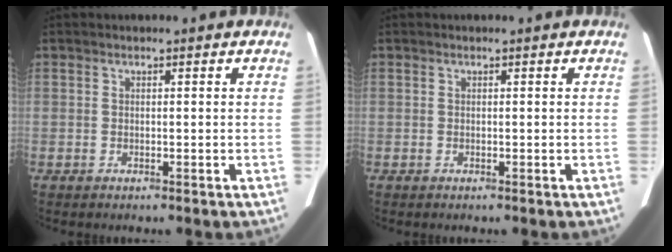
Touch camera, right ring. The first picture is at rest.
{"total": 0.0}